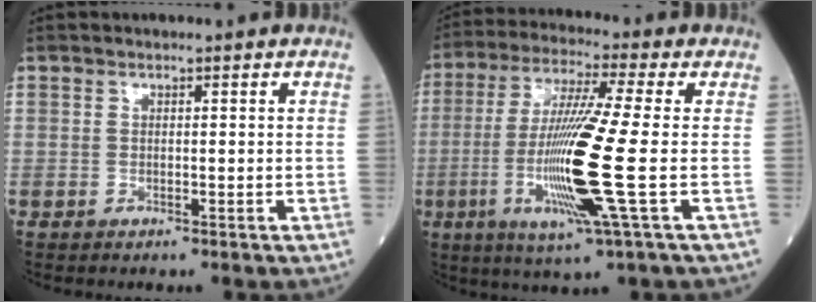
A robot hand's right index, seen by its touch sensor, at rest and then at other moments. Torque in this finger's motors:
{"motor_torque": [1.30, -0.84, 1.05, 0.21]}